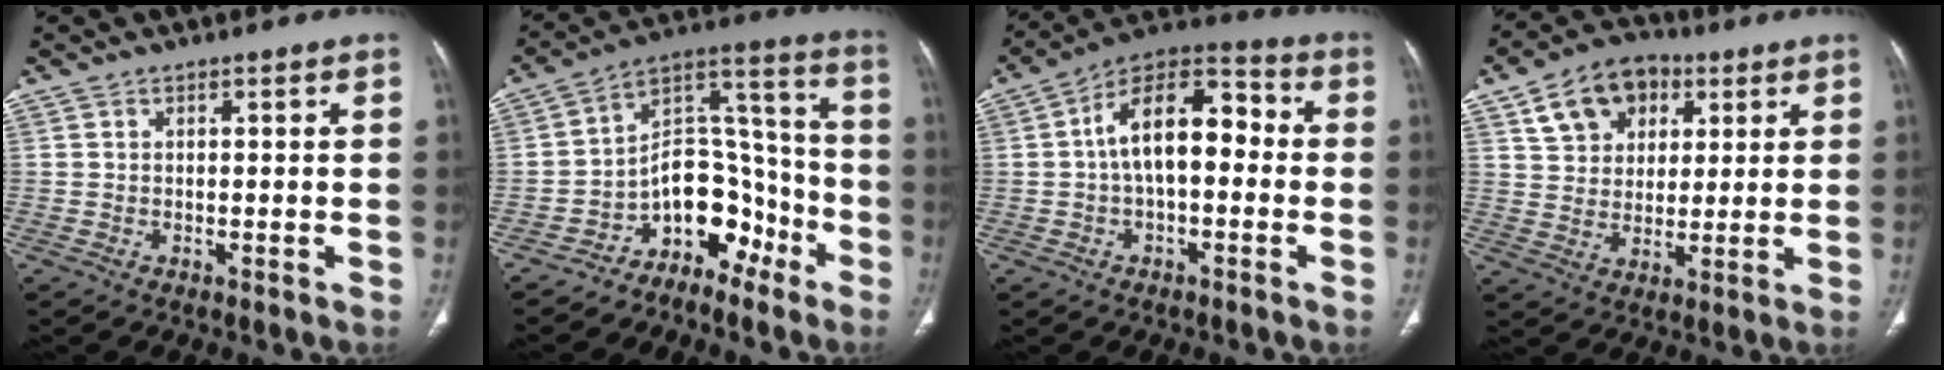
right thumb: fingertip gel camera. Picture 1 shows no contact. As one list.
[{"total": 12.5, "force": [-7.5, 8.1, 5.8], "torque": [-0.035, 0.122, -0.132]}, {"total": 14.1, "force": [0.2, 7.6, 11.9], "torque": [-0.173, 0.047, -0.012]}, {"total": 12.0, "force": [5.4, 8.9, 6.1], "torque": [-0.072, -0.005, 0.090]}]